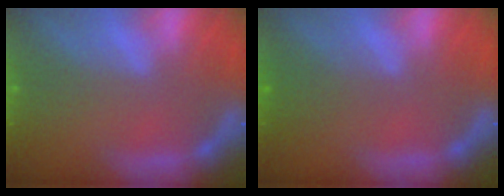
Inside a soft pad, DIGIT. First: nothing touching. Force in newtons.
{"total": 2.0}